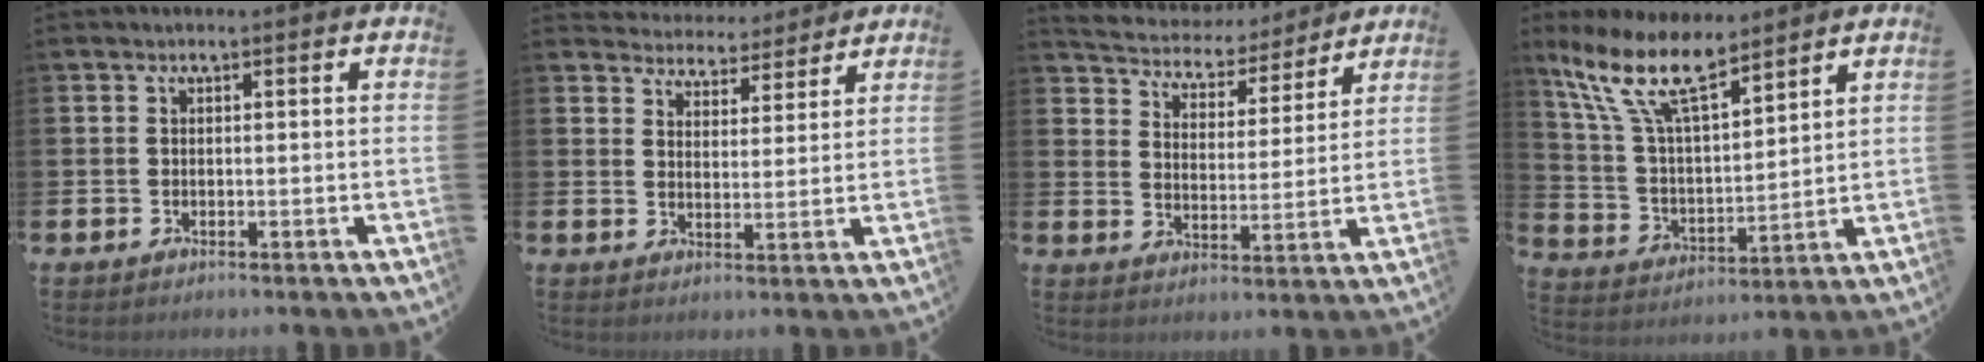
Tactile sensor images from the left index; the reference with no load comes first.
{"total": 4.5, "force": [4.4, 1.0, -0.5], "torque": [-0.001, -0.037, 0.075]}
{"total": 5.4, "force": [5.1, 1.6, 0.1], "torque": [-0.041, -0.043, 0.087]}
{"total": 12.0, "force": [9.3, 3.5, 6.7], "torque": [-0.168, -0.031, 0.170]}